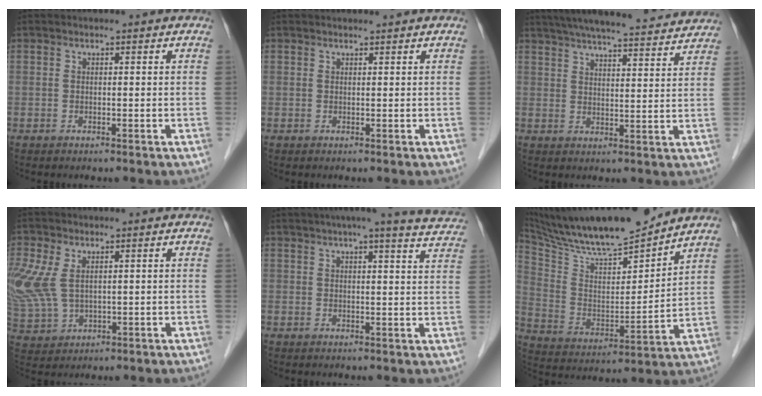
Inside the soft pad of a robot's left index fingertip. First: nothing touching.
{"total": 0.9, "force": [0.9, -0.1, 0.1], "torque": [-0.008, 0.004, 0.019]}
{"total": 21.4, "force": [19.4, 2.5, 8.5], "torque": [-0.137, 0.018, 0.259]}
{"total": 14.4, "force": [3.2, 9.8, 10.0], "torque": [-0.292, 0.006, 0.079]}
{"total": 15.1, "force": [13.7, 0.8, 6.4], "torque": [-0.081, -0.009, 0.151]}
{"total": 18.7, "force": [16.9, 1.7, 7.8], "torque": [-0.148, -0.010, 0.294]}